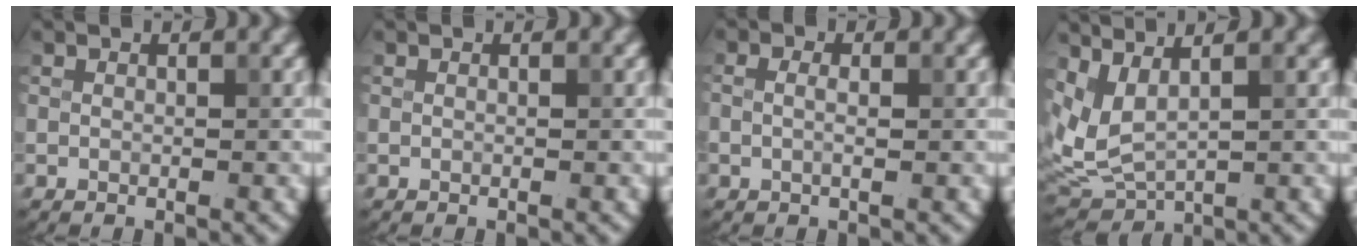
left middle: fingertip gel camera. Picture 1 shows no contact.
{"total": 0.0}
{"total": 1.8, "force": [0.4, 0.9, 1.5], "torque": [-0.016, -0.005, -0.012]}
{"total": 4.3, "force": [2.1, 1.6, 3.4], "torque": [-0.086, -0.004, 0.051]}